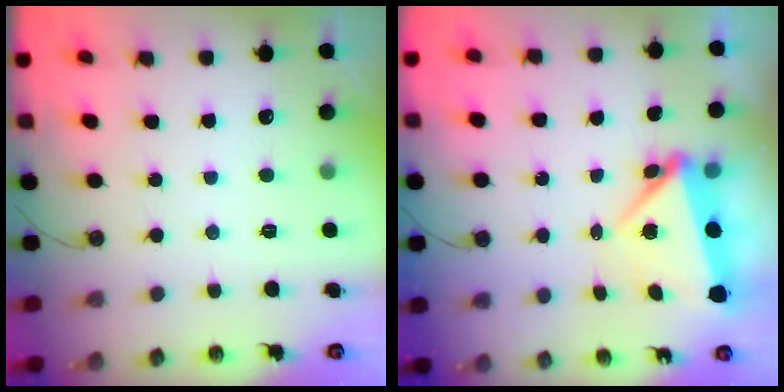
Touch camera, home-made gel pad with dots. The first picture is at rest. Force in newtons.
{"total": 6.9, "press": 5.1, "slide": 4.7}